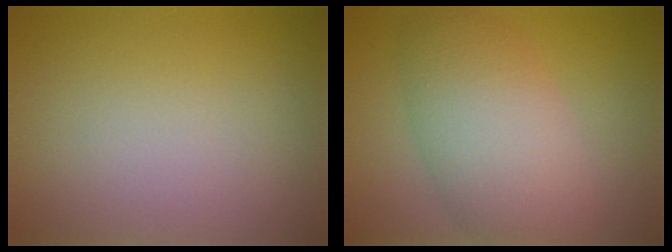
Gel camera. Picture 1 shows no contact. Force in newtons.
{"total": 7.4, "press": 7.4, "slide": 0.1}